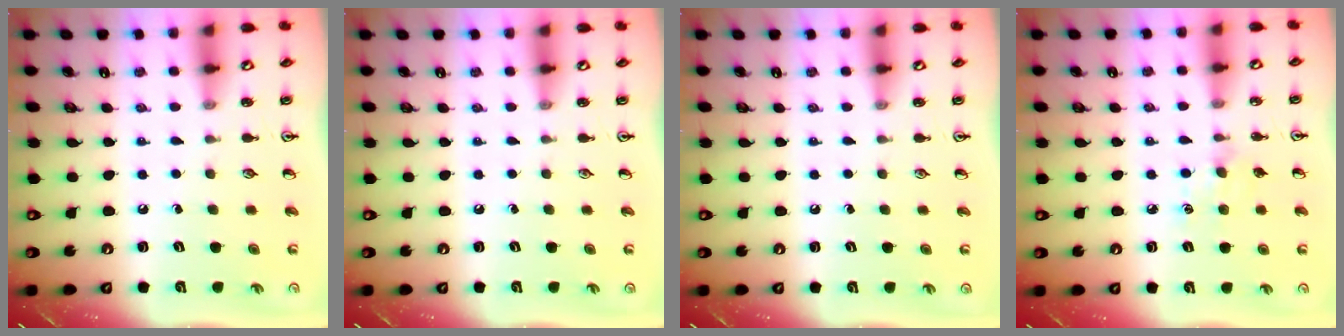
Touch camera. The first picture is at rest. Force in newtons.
{"total": 0.0}
{"total": 0.0}
{"total": 5.3, "press": 5.3, "slide": 0.7}